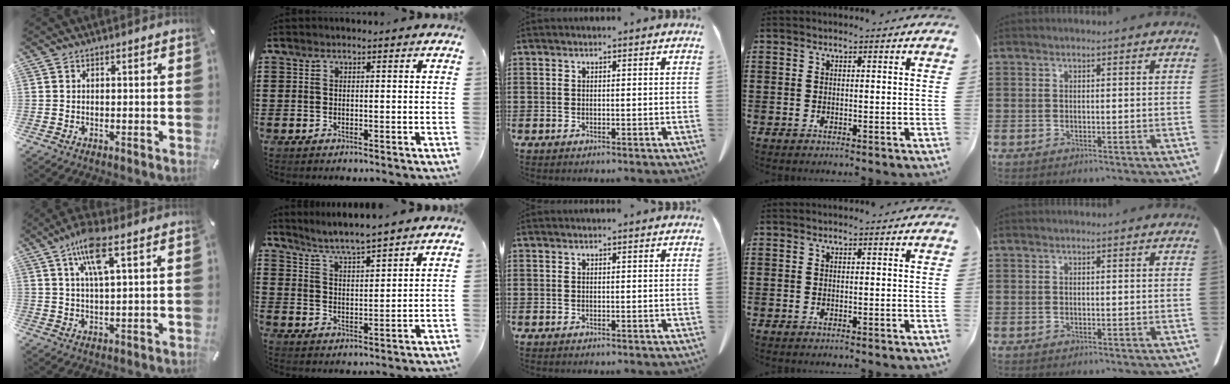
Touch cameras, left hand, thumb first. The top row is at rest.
{"thumb": {"total": 9.3, "force": [4.6, 2.2, 7.8], "torque": [-0.153, 0.004, 0.079]}, "index": {"total": 4.4, "force": [4.2, -0.7, 1.0], "torque": [-0.038, -0.026, 0.071]}}